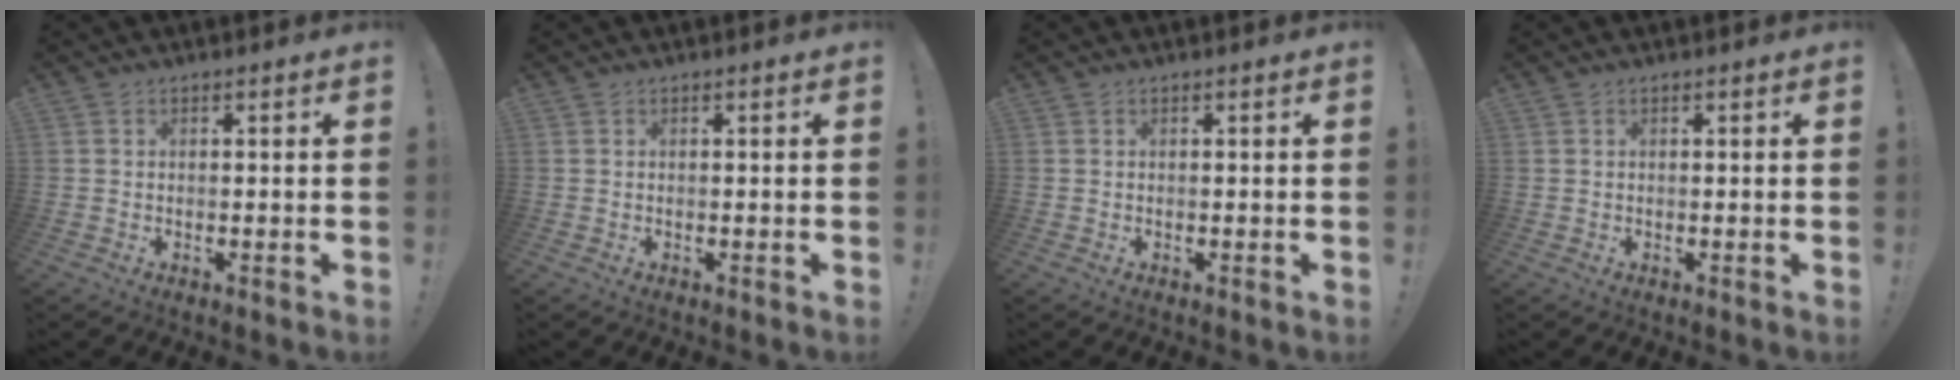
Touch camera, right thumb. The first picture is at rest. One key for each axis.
{"total": 0.0}
{"total": 0.0}
{"total": 0.0}